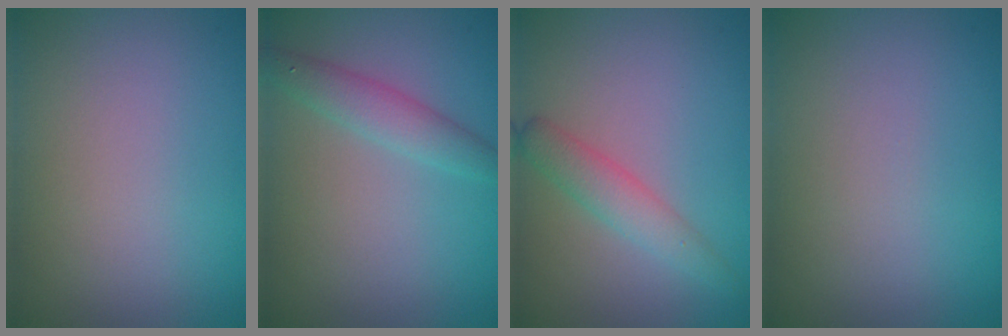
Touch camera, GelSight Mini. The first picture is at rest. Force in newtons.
{"total": 2.5, "press": 2.5, "slide": 0.2}
{"total": 1.7, "press": 1.7, "slide": 0.1}
{"total": 0.0}